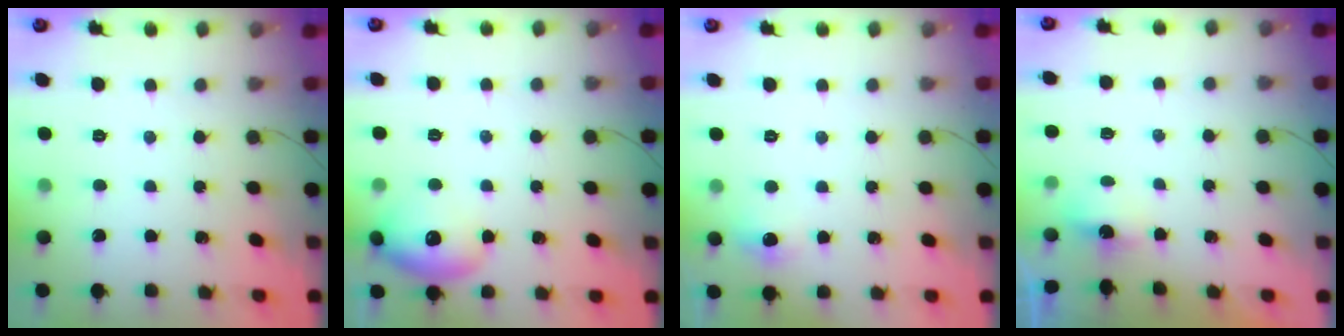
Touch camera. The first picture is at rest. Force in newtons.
{"total": 12.0, "press": 11.9, "slide": 1.5}
{"total": 4.9, "press": 4.6, "slide": 1.7}
{"total": 2.7, "press": 2.7, "slide": 0.7}